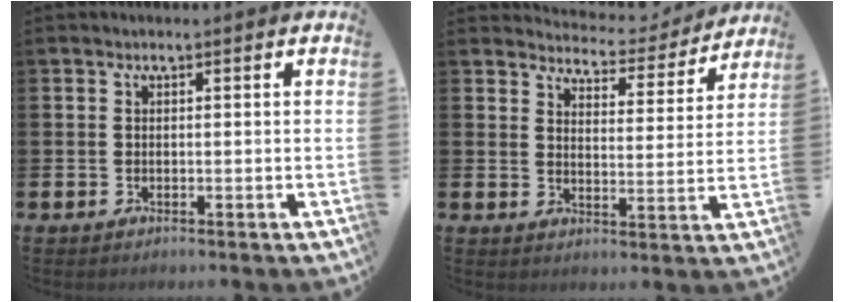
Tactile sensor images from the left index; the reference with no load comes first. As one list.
[{"total": 4.6, "force": [4.5, 1.0, 0.2], "torque": [-0.011, -0.042, 0.072]}]